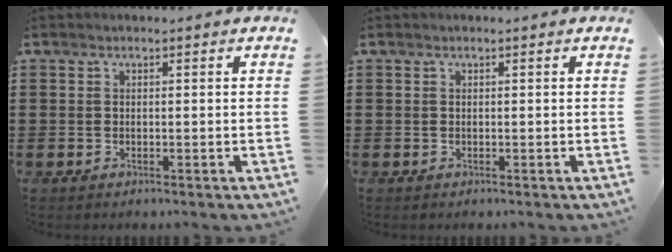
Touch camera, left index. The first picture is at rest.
{"total": 0.0}